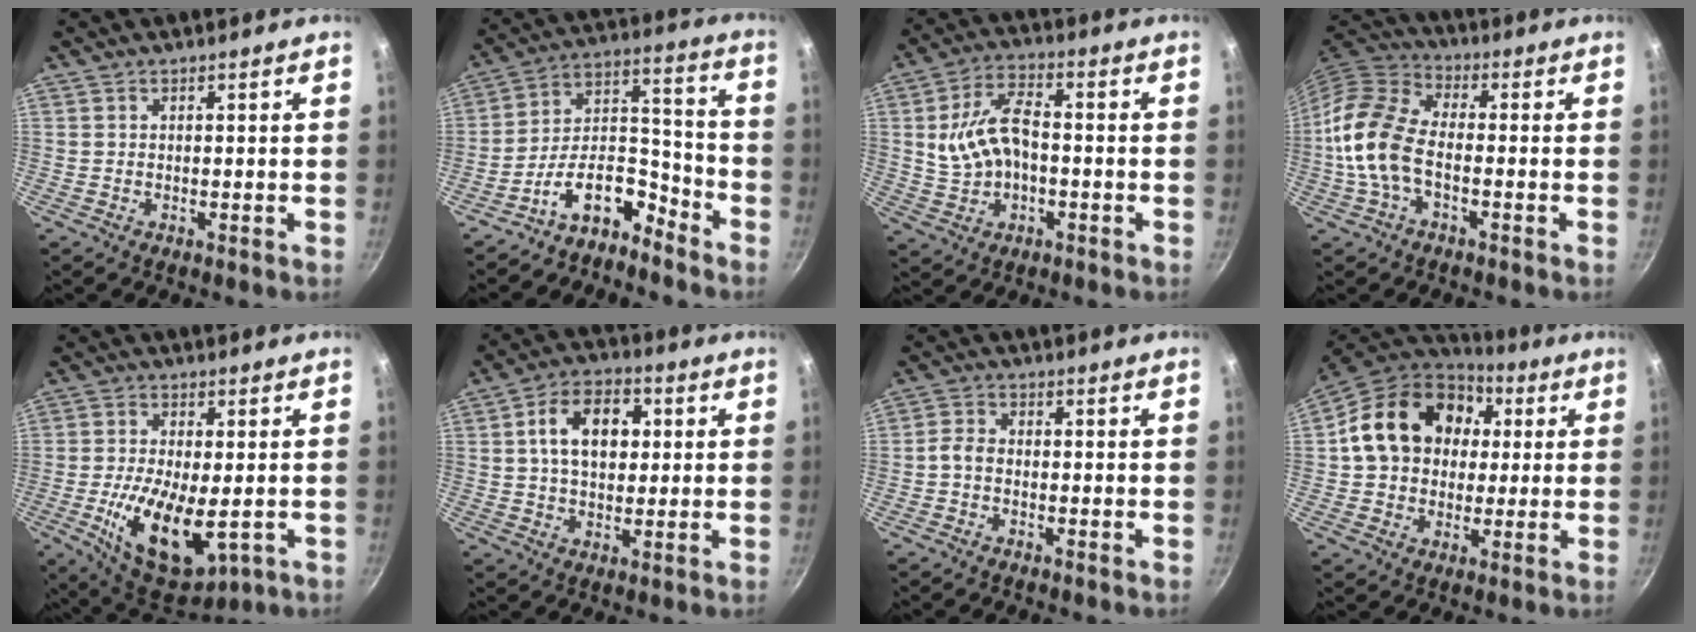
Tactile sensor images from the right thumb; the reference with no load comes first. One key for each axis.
{"total": 11.3, "fx": -8.6, "fy": 5.1, "fz": 5.3, "tx": -0.068, "ty": 0.111, "tz": -0.165}
{"total": 10.8, "fx": -0.5, "fy": 6.5, "fz": 8.6, "tx": -0.157, "ty": 0.032, "tz": -0.009}
{"total": 12.6, "fx": -2.4, "fy": 7.1, "fz": 10.1, "tx": -0.196, "ty": 0.036, "tz": -0.064}
{"total": 15.0, "fx": -2.9, "fy": 7.2, "fz": 12.8, "tx": -0.213, "ty": -0.005, "tz": -0.038}
{"total": 11.5, "fx": 2.1, "fy": 7.8, "fz": 8.2, "tx": -0.106, "ty": 0.013, "tz": 0.023}
{"total": 2.6, "fx": -1.2, "fy": 1.7, "fz": 1.5, "tx": -0.037, "ty": 0.017, "tz": -0.032}
{"total": 20.2, "fx": 3.9, "fy": 16.0, "fz": 11.8, "tx": -0.186, "ty": 0.031, "tz": 0.057}